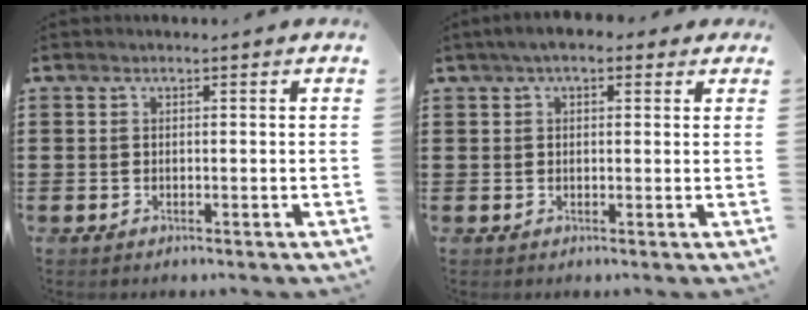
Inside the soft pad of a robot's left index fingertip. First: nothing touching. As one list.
[{"total": 3.0, "force": [1.8, 1.5, 1.9], "torque": [-0.043, 0.011, 0.032]}]